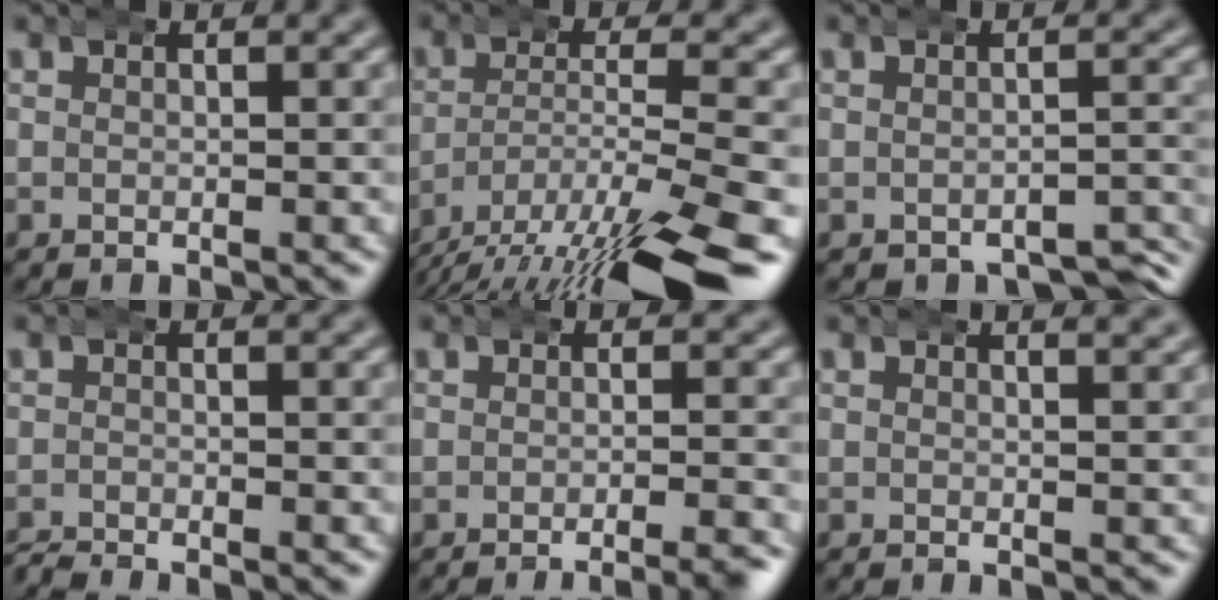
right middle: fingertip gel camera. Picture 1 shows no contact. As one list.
[{"total": 9.7, "force": [-5.5, 3.6, 7.2], "torque": [-0.133, -0.031, -0.069]}, {"total": 3.8, "force": [-3.4, 1.4, 1.0], "torque": [-0.011, -0.009, -0.049]}, {"total": 1.8, "force": [-1.8, 0.3, 0.1], "torque": [-0.005, -0.007, -0.030]}, {"total": 3.8, "force": [-3.4, 0.4, 1.8], "torque": [-0.009, 0.001, -0.059]}, {"total": 1.9, "force": [1.2, 0.4, 1.4], "torque": [-0.014, 0.008, 0.012]}]